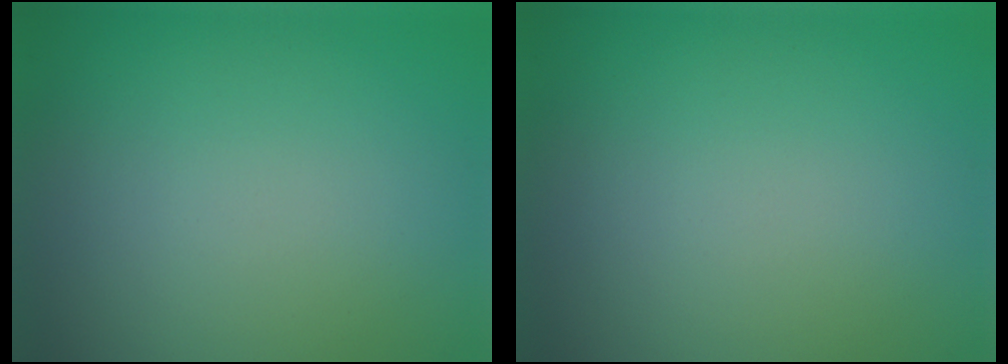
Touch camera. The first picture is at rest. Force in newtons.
{"total": 0.0}